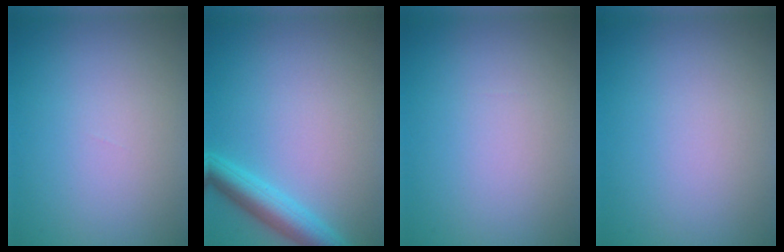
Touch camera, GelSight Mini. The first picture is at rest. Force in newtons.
{"total": 3.9, "press": 3.9, "slide": 0.2}
{"total": 0.0}
{"total": 0.0}